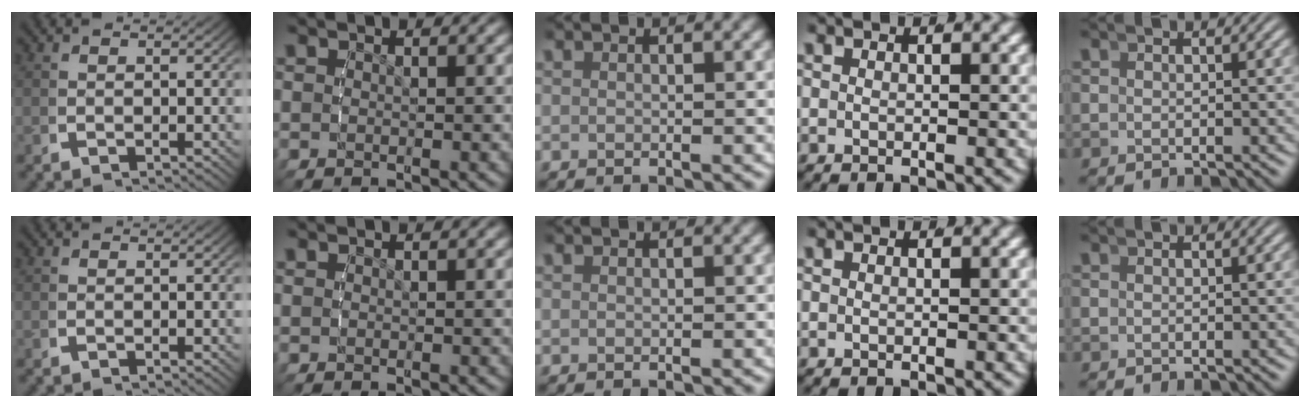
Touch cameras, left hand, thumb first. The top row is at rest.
{}